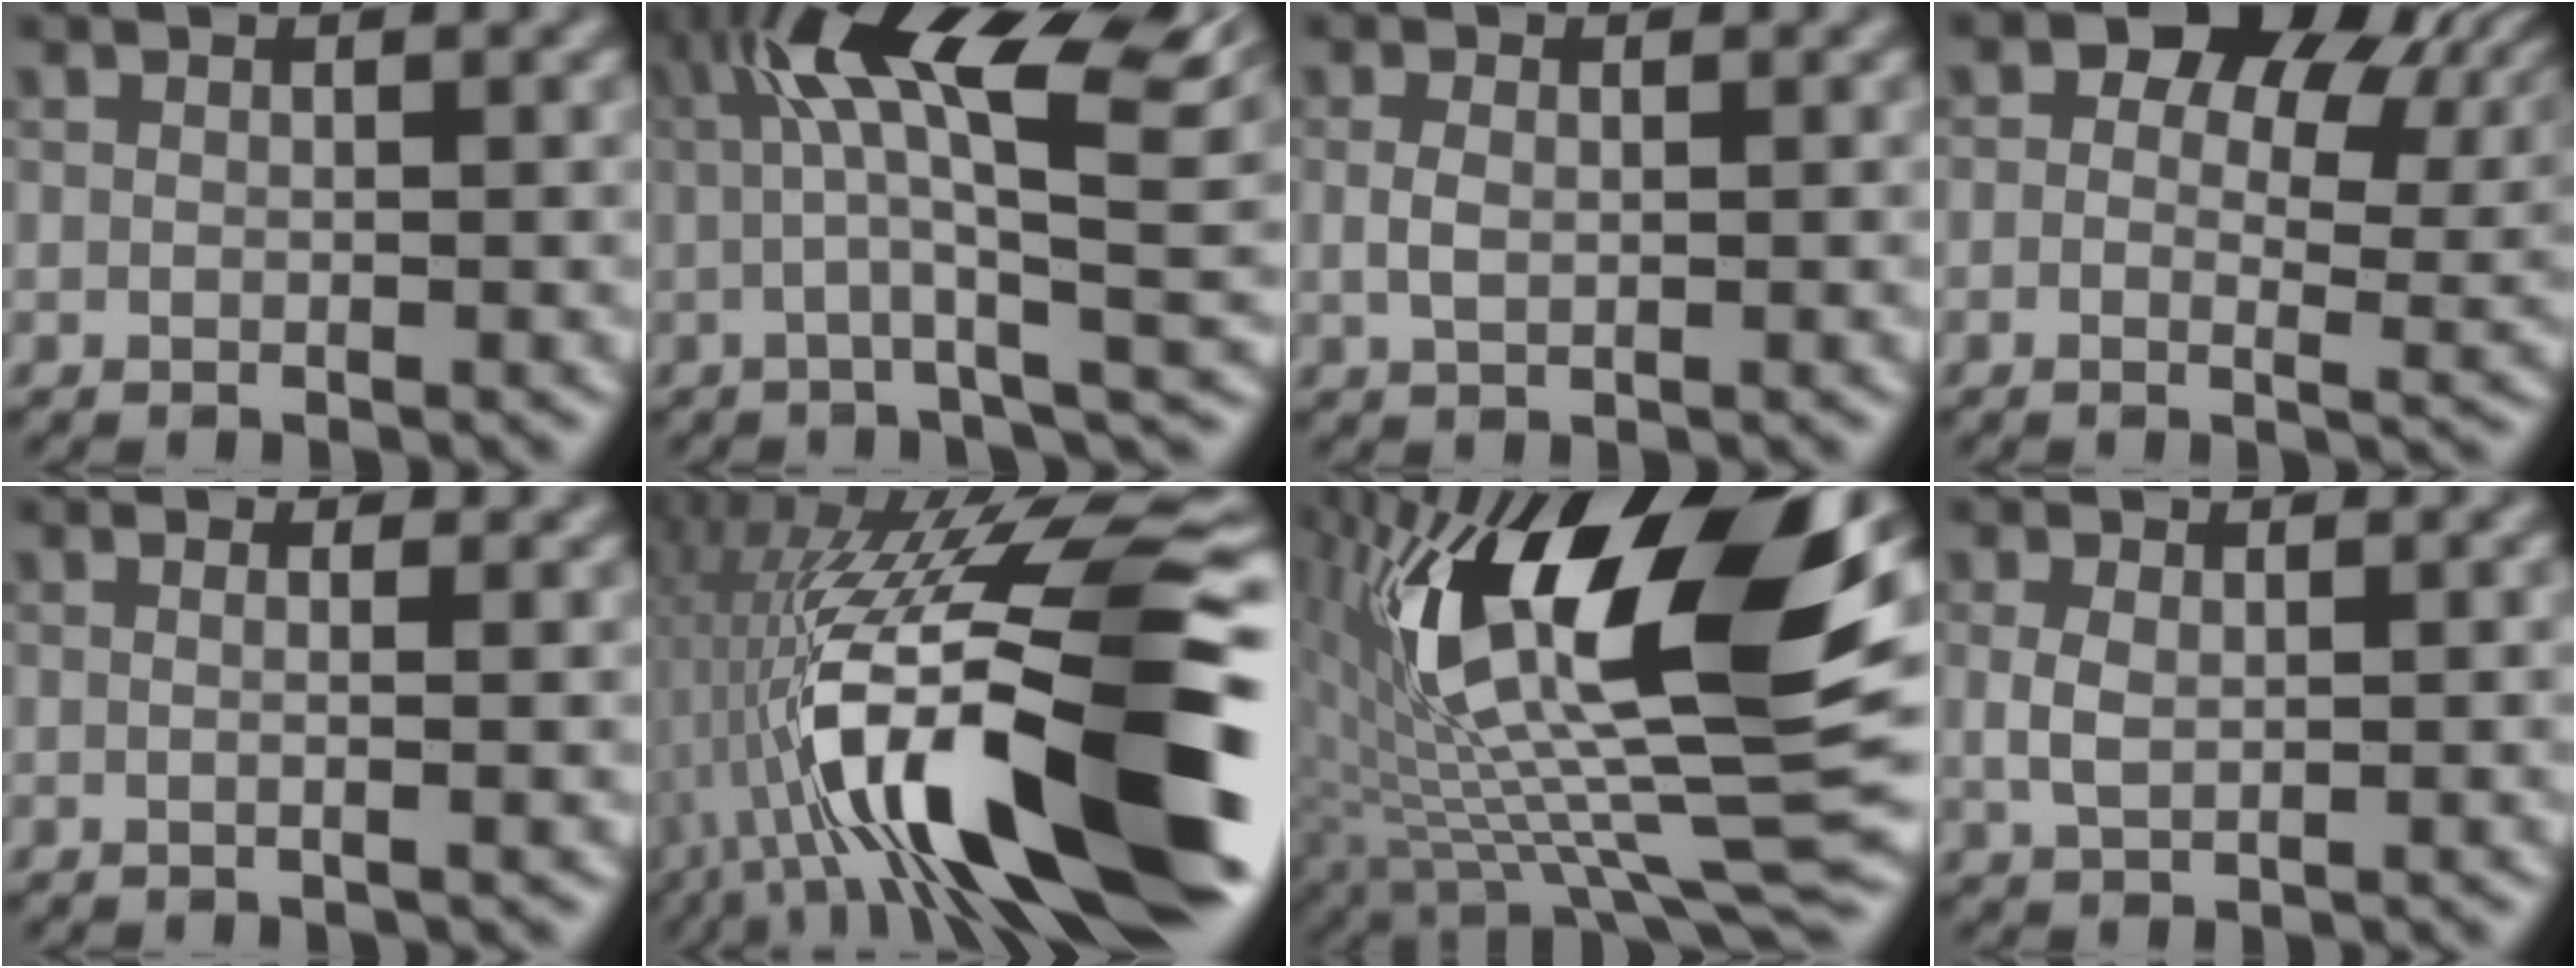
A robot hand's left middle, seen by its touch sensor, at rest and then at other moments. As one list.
[{"total": 12.4, "force": [3.2, 2.6, 11.8], "torque": [-0.192, 0.021, 0.054]}, {"total": 1.4, "force": [0.1, 0.8, 1.2], "torque": [-0.028, -0.001, 0.002]}, {"total": 13.0, "force": [5.3, 7.6, 9.2], "torque": [-0.098, 0.032, 0.066]}, {"total": 2.9, "force": [0.7, 1.5, 2.5], "torque": [-0.006, 0.010, -0.024]}, {"total": 18.4, "force": [-4.6, 4.8, 17.2], "torque": [-0.294, 0.021, -0.078]}, {"total": 17.8, "force": [3.2, 5.9, 16.5], "torque": [-0.293, 0.002, 0.054]}, {"total": 1.7, "force": [0.2, 1.0, 1.4], "torque": [-0.035, -0.001, 0.007]}]